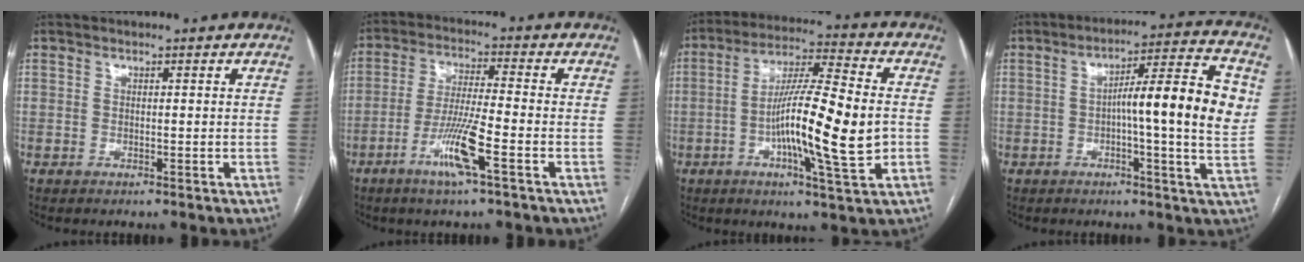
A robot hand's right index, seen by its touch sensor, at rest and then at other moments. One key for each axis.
{"total": 10.1, "fx": -4.8, "fy": -0.2, "fz": 8.9, "tx": -0.178, "ty": -0.011, "tz": -0.093}
{"total": 15.6, "fx": -2.4, "fy": 1.0, "fz": 15.3, "tx": -0.265, "ty": 0.003, "tz": -0.044}
{"total": 13.6, "fx": 0.9, "fy": 0.7, "fz": 13.6, "tx": -0.201, "ty": 0.019, "tz": 0.006}